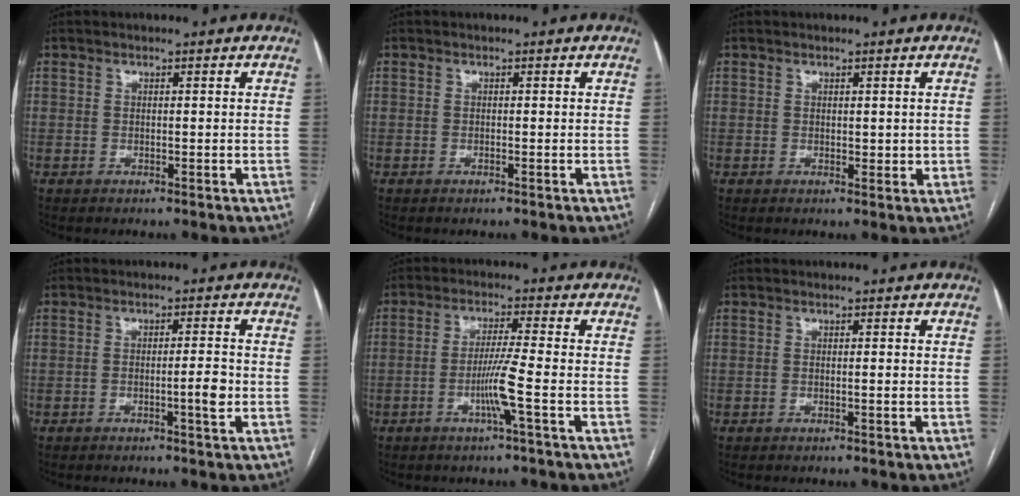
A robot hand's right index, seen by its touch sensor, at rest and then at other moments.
{"total": 0.0}
{"total": 1.6, "force": [0.4, 1.0, 1.1], "torque": [-0.011, -0.005, 0.010]}
{"total": 3.2, "force": [-1.0, 0.1, 3.1], "torque": [-0.046, 0.000, -0.016]}
{"total": 5.5, "force": [-1.9, -1.2, 5.0], "torque": [-0.096, -0.006, -0.039]}
{"total": 0.6, "force": [-0.2, 0.0, 0.6], "torque": [-0.009, 0.001, -0.002]}